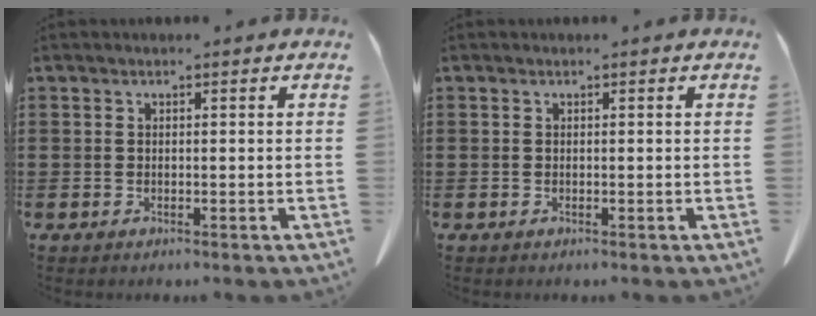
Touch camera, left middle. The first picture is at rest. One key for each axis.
{"total": 0.0}